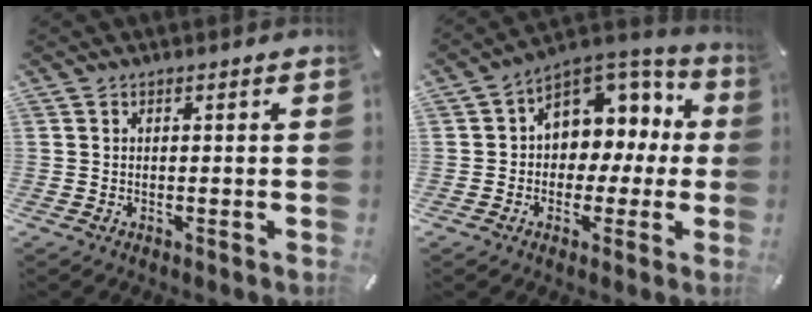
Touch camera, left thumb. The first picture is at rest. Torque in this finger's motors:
{"motor_torque": [0.58, 1.30, 0.43, 0.29, 0.27]}